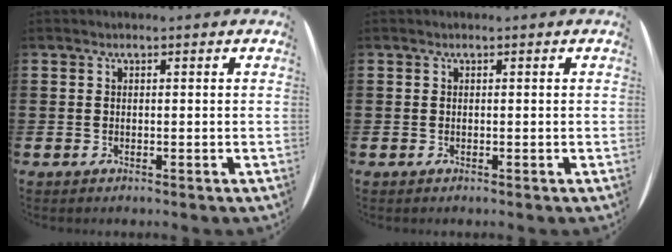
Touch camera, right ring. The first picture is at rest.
{"total": 0.0}